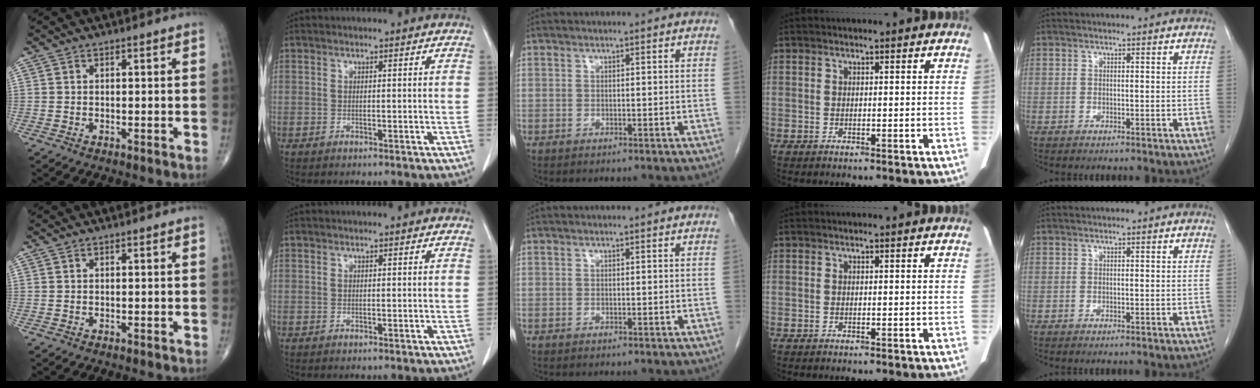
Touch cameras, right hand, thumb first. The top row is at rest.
{}